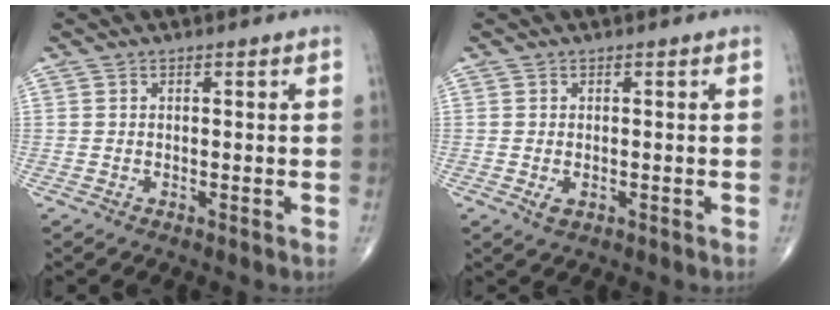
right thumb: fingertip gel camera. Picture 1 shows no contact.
{"total": 1.8, "force": [-0.5, 1.1, 1.3], "torque": [-0.018, -0.002, -0.006]}